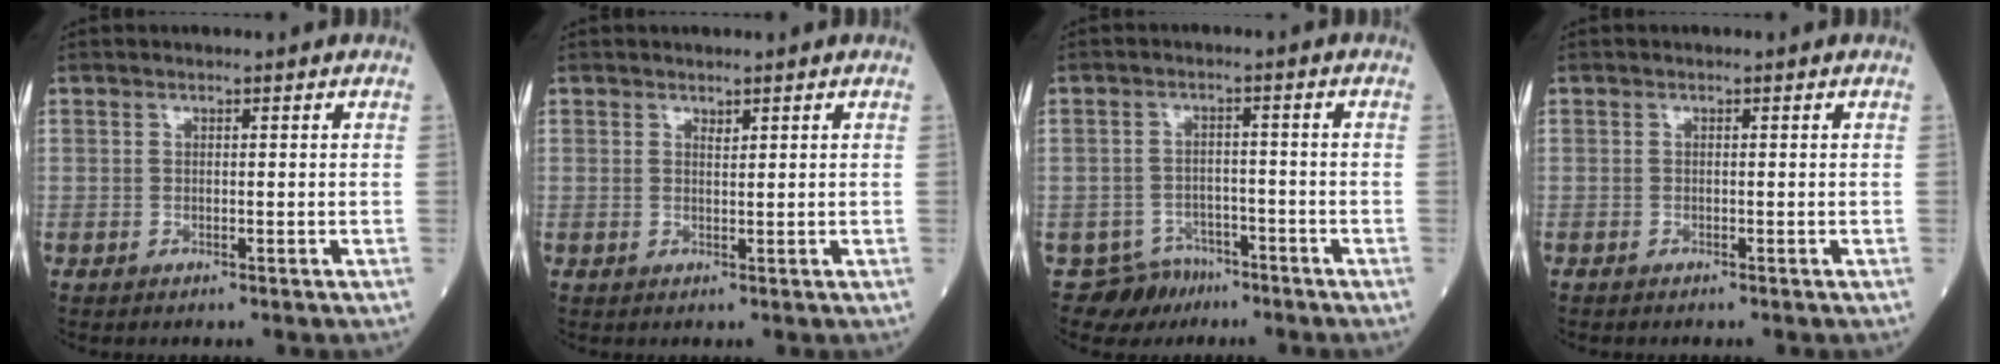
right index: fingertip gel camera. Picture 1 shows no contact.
{"total": 0.8, "force": [0.7, 0.0, 0.4], "torque": [-0.010, -0.005, 0.013]}
{"total": 4.9, "force": [-3.6, 3.2, -0.7], "torque": [0.016, 0.010, -0.059]}
{"total": 0.0}